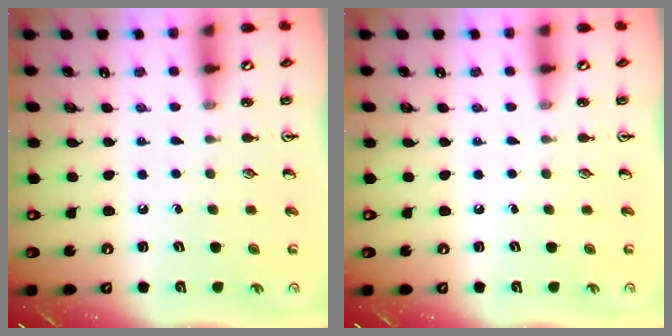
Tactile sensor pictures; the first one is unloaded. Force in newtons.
{"total": 0.0}